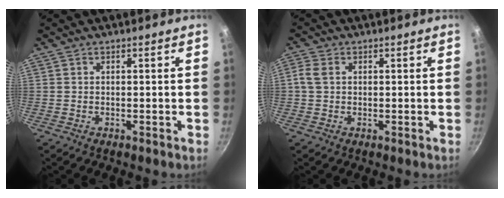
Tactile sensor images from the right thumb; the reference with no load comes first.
{"total": 3.3, "force": [0.5, 2.5, 2.1], "torque": [-0.043, 0.008, 0.007]}